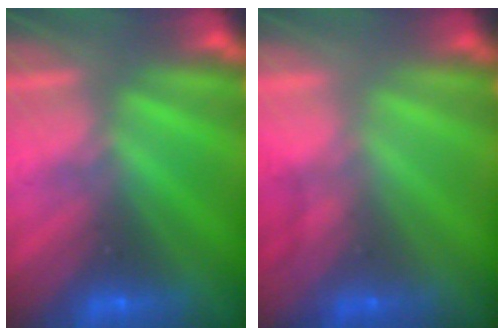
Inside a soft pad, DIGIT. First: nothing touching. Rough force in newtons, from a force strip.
{"total": 1.7}